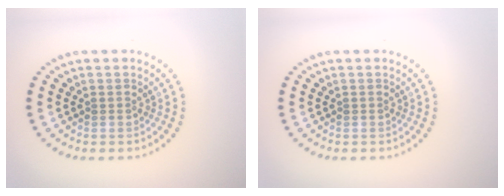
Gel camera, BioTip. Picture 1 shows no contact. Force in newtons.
{"total": 0.0}